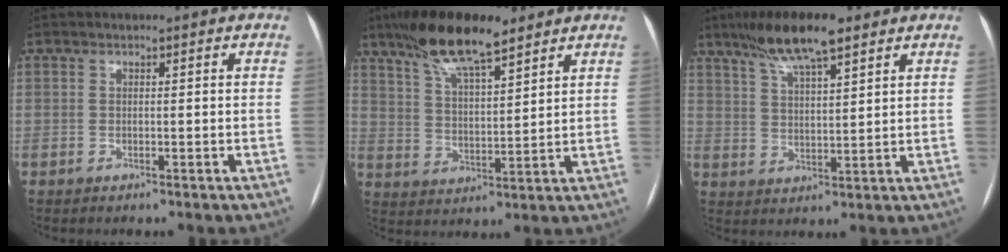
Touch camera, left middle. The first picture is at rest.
{"total": 12.7, "force": [9.4, 2.5, 8.2], "torque": [-0.157, 0.015, 0.168]}
{"total": 10.3, "force": [7.2, 1.6, 7.1], "torque": [-0.134, 0.014, 0.126]}